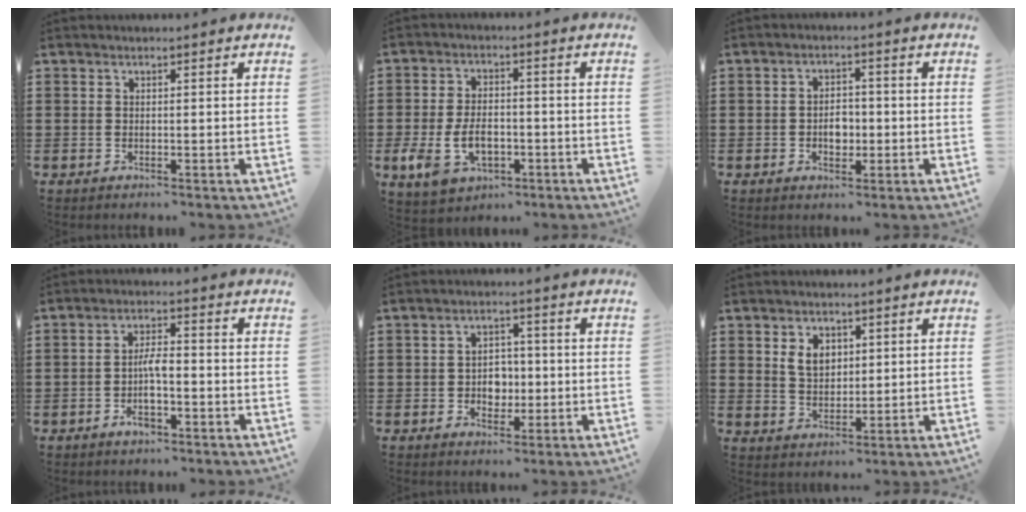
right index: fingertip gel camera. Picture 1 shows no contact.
{"total": 6.7, "force": [-2.0, 4.2, 4.8], "torque": [-0.109, -0.003, -0.043]}
{"total": 3.4, "force": [-0.7, 2.2, 2.5], "torque": [-0.035, -0.003, -0.019]}
{"total": 4.9, "force": [-1.6, 1.8, 4.2], "torque": [-0.080, 0.007, -0.032]}
{"total": 3.8, "force": [-0.8, 3.1, 2.1], "torque": [-0.039, 0.004, -0.019]}
{"total": 4.3, "force": [1.5, 3.1, 2.5], "torque": [-0.053, 0.007, 0.024]}